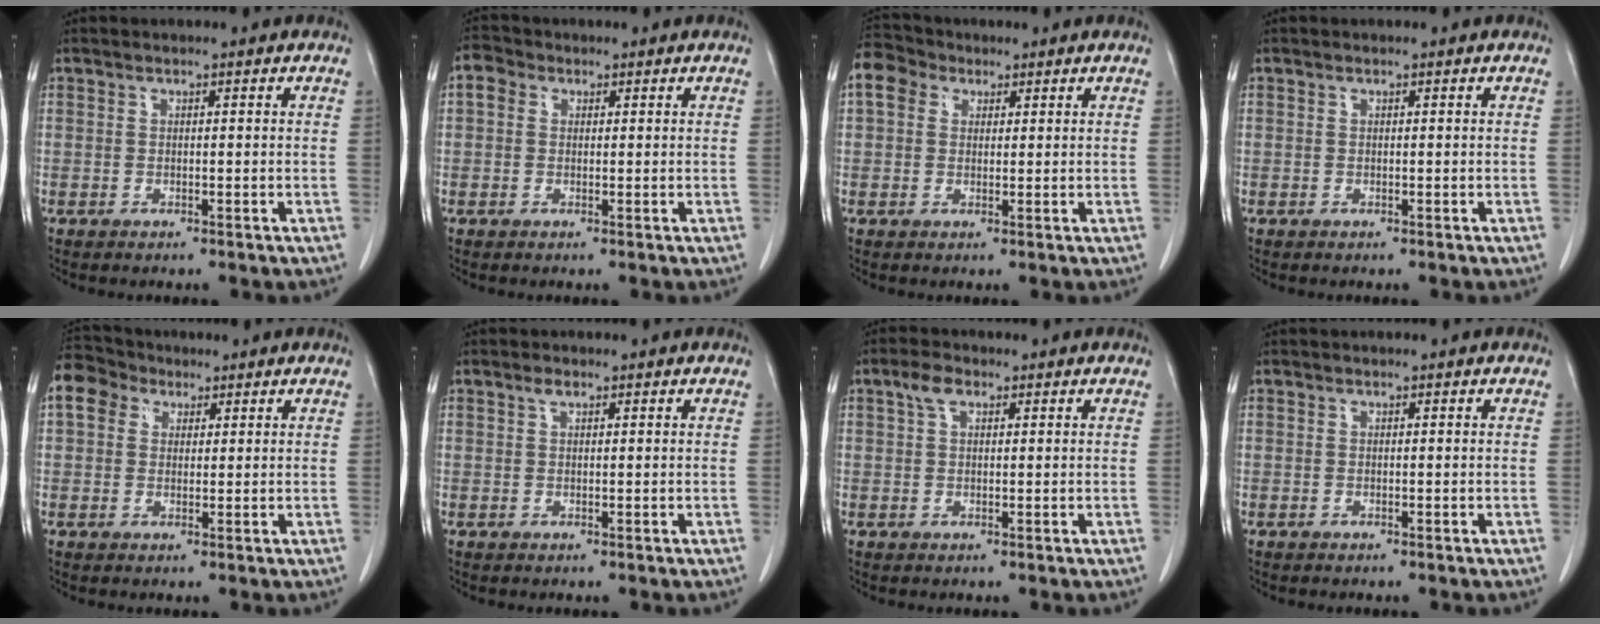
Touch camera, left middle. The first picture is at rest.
{"total": 2.4, "force": [0.7, 2.0, 1.0], "torque": [-0.020, 0.014, 0.009]}
{"total": 5.2, "force": [2.4, 4.0, 2.3], "torque": [-0.052, 0.026, 0.045]}
{"total": 0.0}
{"total": 6.8, "force": [3.5, 5.2, 2.6], "torque": [-0.061, 0.035, 0.068]}
{"total": 1.0, "force": [0.7, 0.3, 0.6], "torque": [-0.016, 0.003, 0.013]}
{"total": 2.6, "force": [1.3, 1.4, 1.8], "torque": [-0.040, 0.013, 0.027]}
{"total": 0.0}